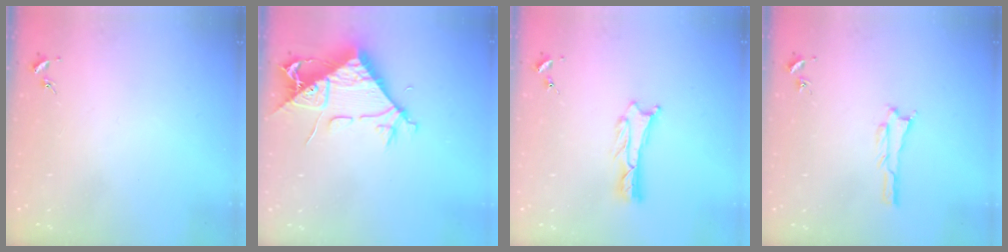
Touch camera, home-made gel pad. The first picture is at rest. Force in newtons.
{"total": 8.7, "press": 8.6, "slide": 1.0}
{"total": 1.1, "press": 1.1, "slide": 0.2}
{"total": 1.1, "press": 1.1, "slide": 0.1}